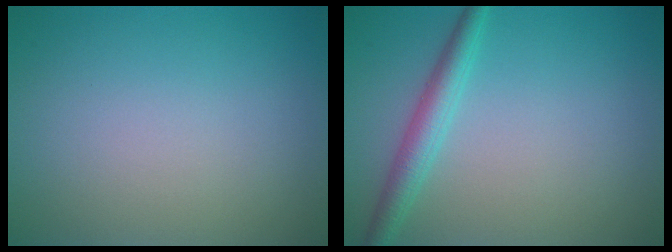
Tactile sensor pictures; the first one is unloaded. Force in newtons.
{"total": 2.8, "press": 2.8, "slide": 0.1}